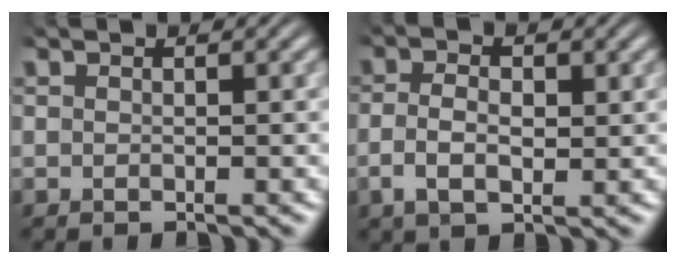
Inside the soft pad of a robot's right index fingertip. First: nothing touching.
{"total": 3.3, "force": [-0.3, 1.9, 2.7], "torque": [-0.056, -0.003, -0.003]}